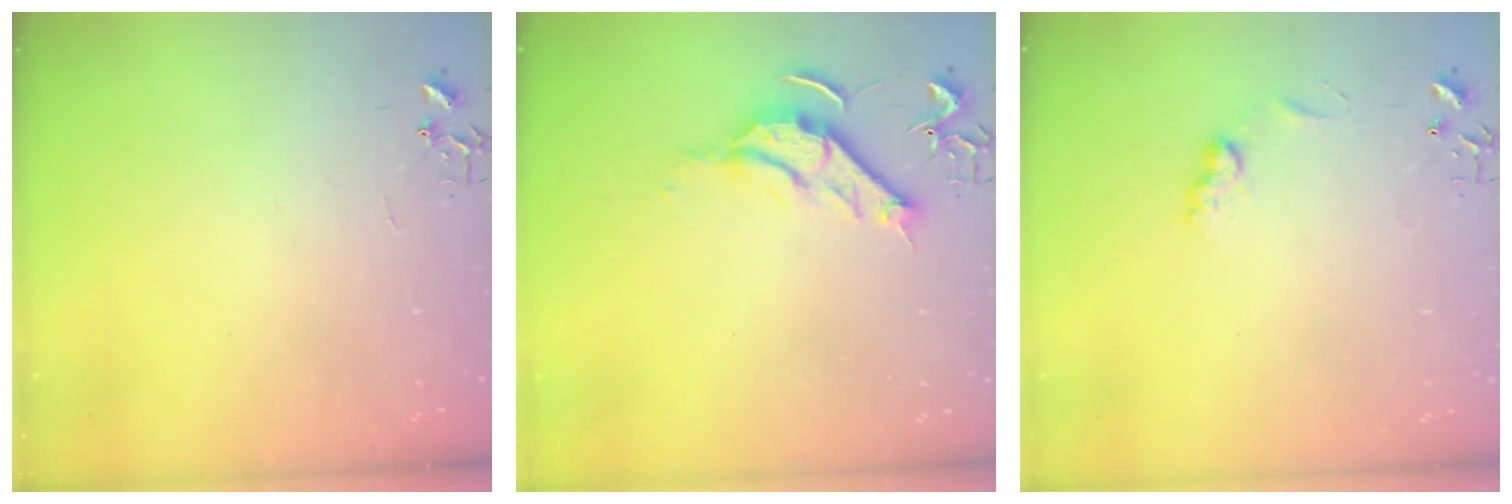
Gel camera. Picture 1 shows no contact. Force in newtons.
{"total": 10.3, "press": 10.2, "slide": 1.3}
{"total": 7.6, "press": 7.6, "slide": 0.7}